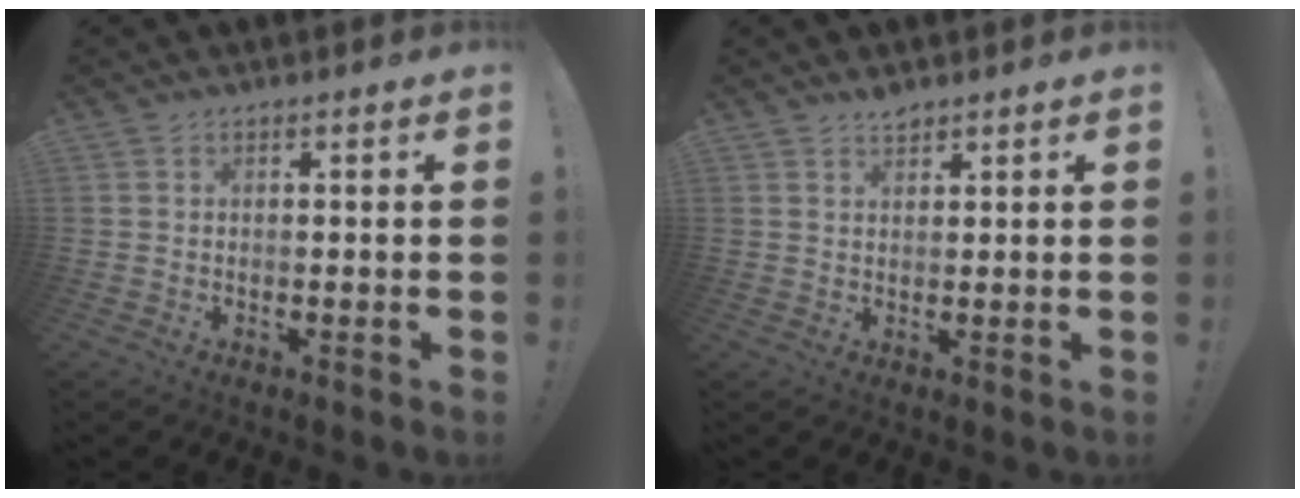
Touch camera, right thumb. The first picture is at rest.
{"total": 2.2, "force": [2.1, 0.7, 0.5], "torque": [-0.003, -0.013, 0.037]}